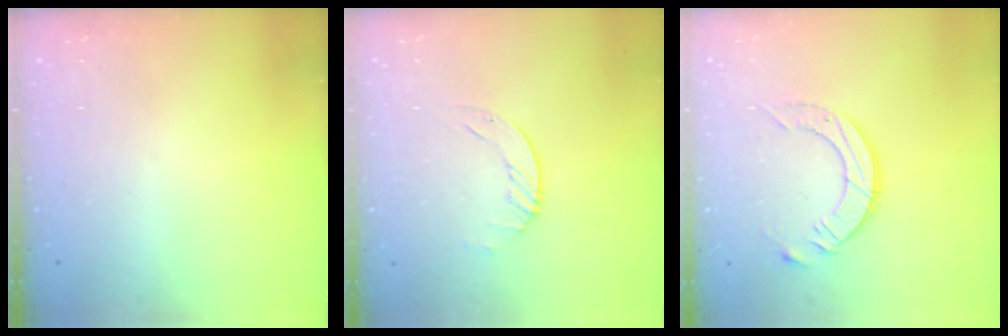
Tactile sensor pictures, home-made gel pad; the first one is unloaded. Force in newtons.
{"total": 1.9, "press": 1.9, "slide": 0.2}
{"total": 10.4, "press": 10.3, "slide": 0.9}